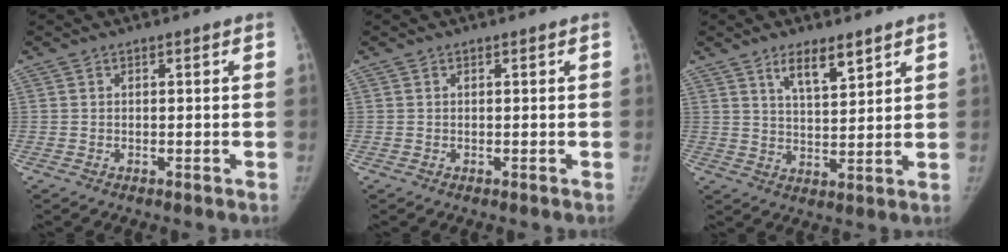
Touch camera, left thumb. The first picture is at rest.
{"total": 0.0}
{"total": 6.7, "force": [4.5, 2.0, 4.5], "torque": [-0.061, -0.031, 0.079]}